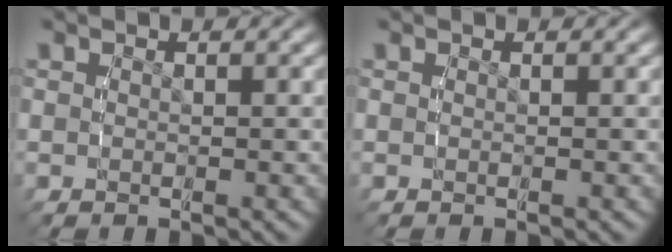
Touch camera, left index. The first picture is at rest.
{"total": 0.0}